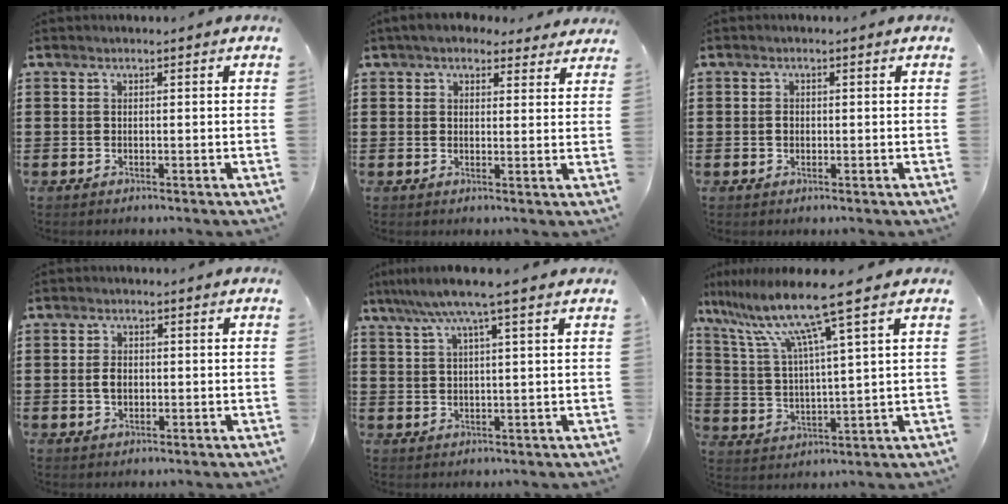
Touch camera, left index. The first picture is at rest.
{"total": 4.3, "force": [3.7, 1.6, 1.5], "torque": [-0.040, -0.004, 0.070]}
{"total": 1.2, "force": [-0.1, 0.8, 0.9], "torque": [-0.020, 0.004, -0.002]}
{"total": 2.6, "force": [0.0, 1.6, 2.0], "torque": [-0.040, 0.006, -0.001]}
{"total": 6.1, "force": [4.2, -0.2, 4.4], "torque": [-0.097, -0.007, 0.071]}
{"total": 11.6, "force": [8.1, -0.3, 8.3], "torque": [-0.194, -0.035, 0.128]}